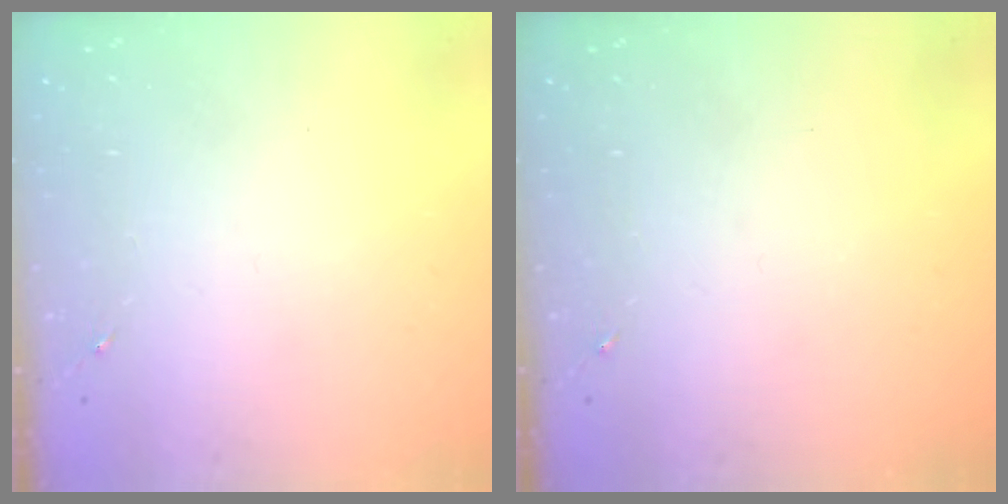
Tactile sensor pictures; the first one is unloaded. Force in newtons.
{"total": 0.0}